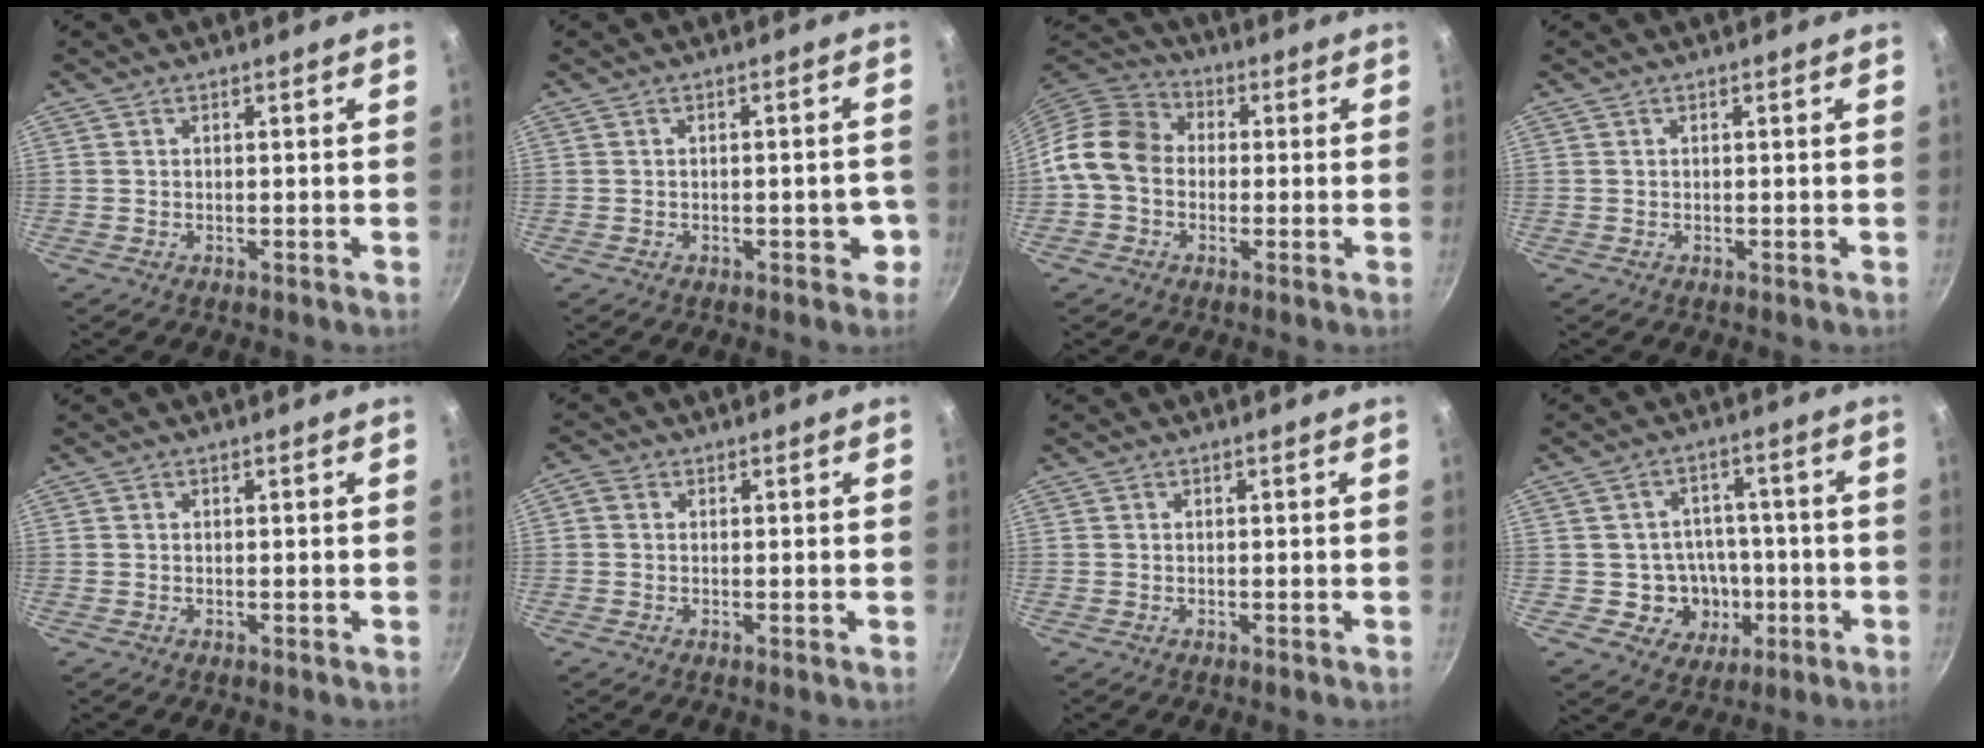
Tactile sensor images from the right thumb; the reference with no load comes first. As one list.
[{"total": 3.8, "force": [-1.3, 1.8, 3.0], "torque": [-0.016, 0.013, -0.019]}, {"total": 11.0, "force": [-0.6, 8.9, 6.3], "torque": [-0.086, 0.026, -0.036]}, {"total": 0.0}, {"total": 0.0}, {"total": 1.9, "force": [0.2, 1.6, 1.0], "torque": [-0.024, 0.009, -0.004]}, {"total": 0.0}, {"total": 9.4, "force": [-2.0, 8.7, 3.0], "torque": [0.003, 0.027, -0.026]}]